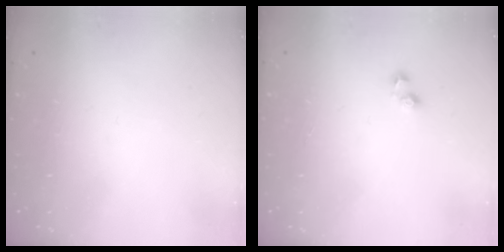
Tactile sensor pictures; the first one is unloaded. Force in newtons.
{"total": 2.6, "press": 2.3, "slide": 1.2}